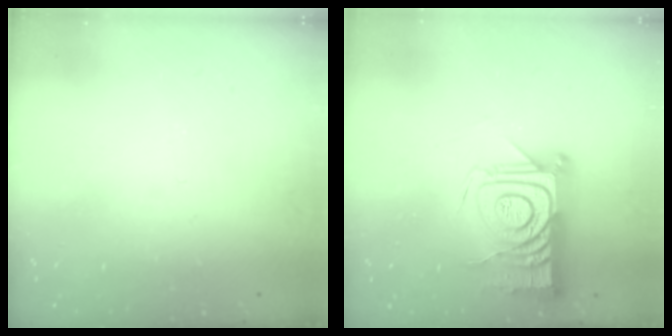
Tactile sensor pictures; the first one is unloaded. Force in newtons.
{"total": 16.2, "press": 16.2, "slide": 1.1}